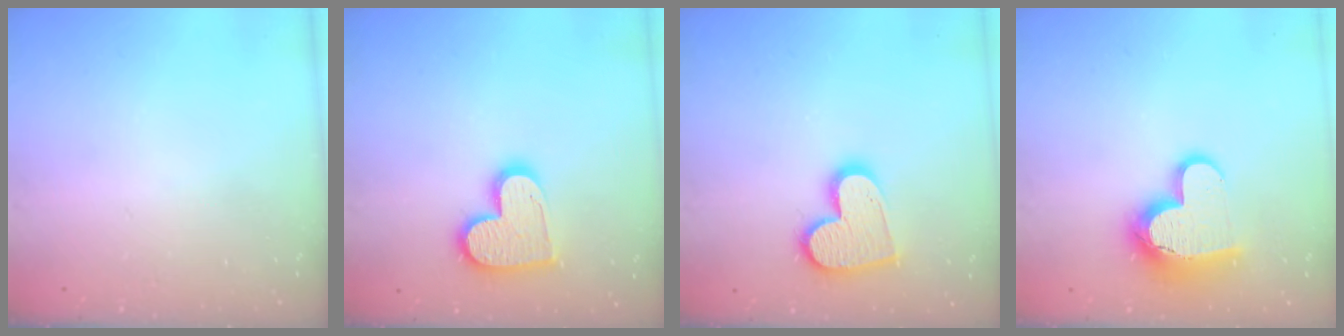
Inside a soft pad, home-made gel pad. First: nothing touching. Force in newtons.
{"total": 14.3, "press": 14.3, "slide": 1.1}
{"total": 13.6, "press": 13.5, "slide": 0.9}
{"total": 14.6, "press": 14.5, "slide": 1.2}